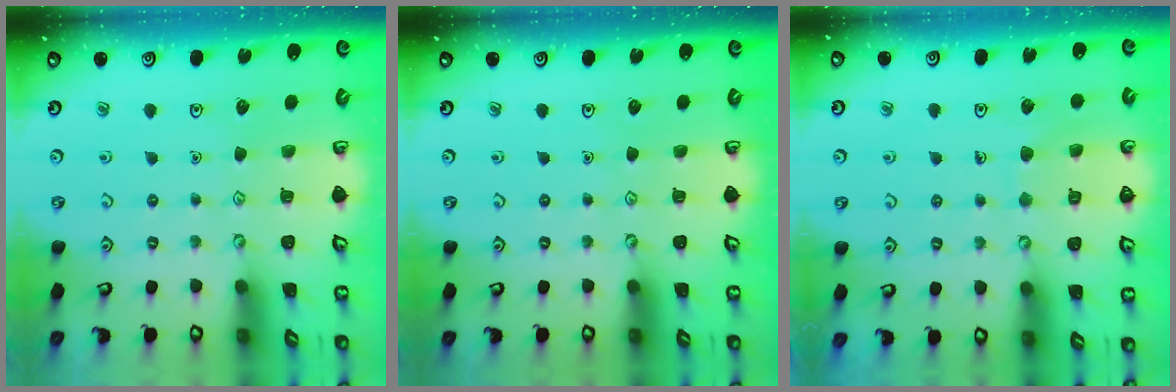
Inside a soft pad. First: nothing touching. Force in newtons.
{"total": 0.0}
{"total": 6.1, "press": 6.0, "slide": 0.5}